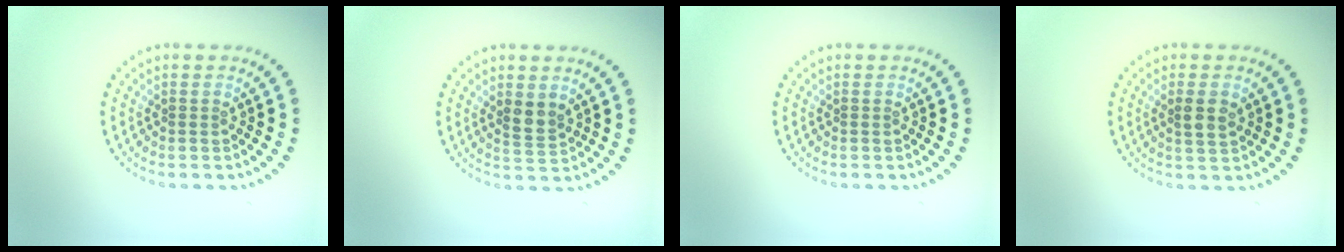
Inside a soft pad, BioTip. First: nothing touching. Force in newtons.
{"total": 2.0, "press": 1.7, "slide": 1.0}
{"total": 0.0}
{"total": 2.1, "press": 2.0, "slide": 0.6}